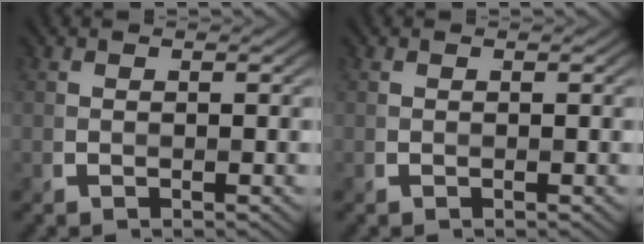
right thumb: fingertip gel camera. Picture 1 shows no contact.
{"total": 0.0}